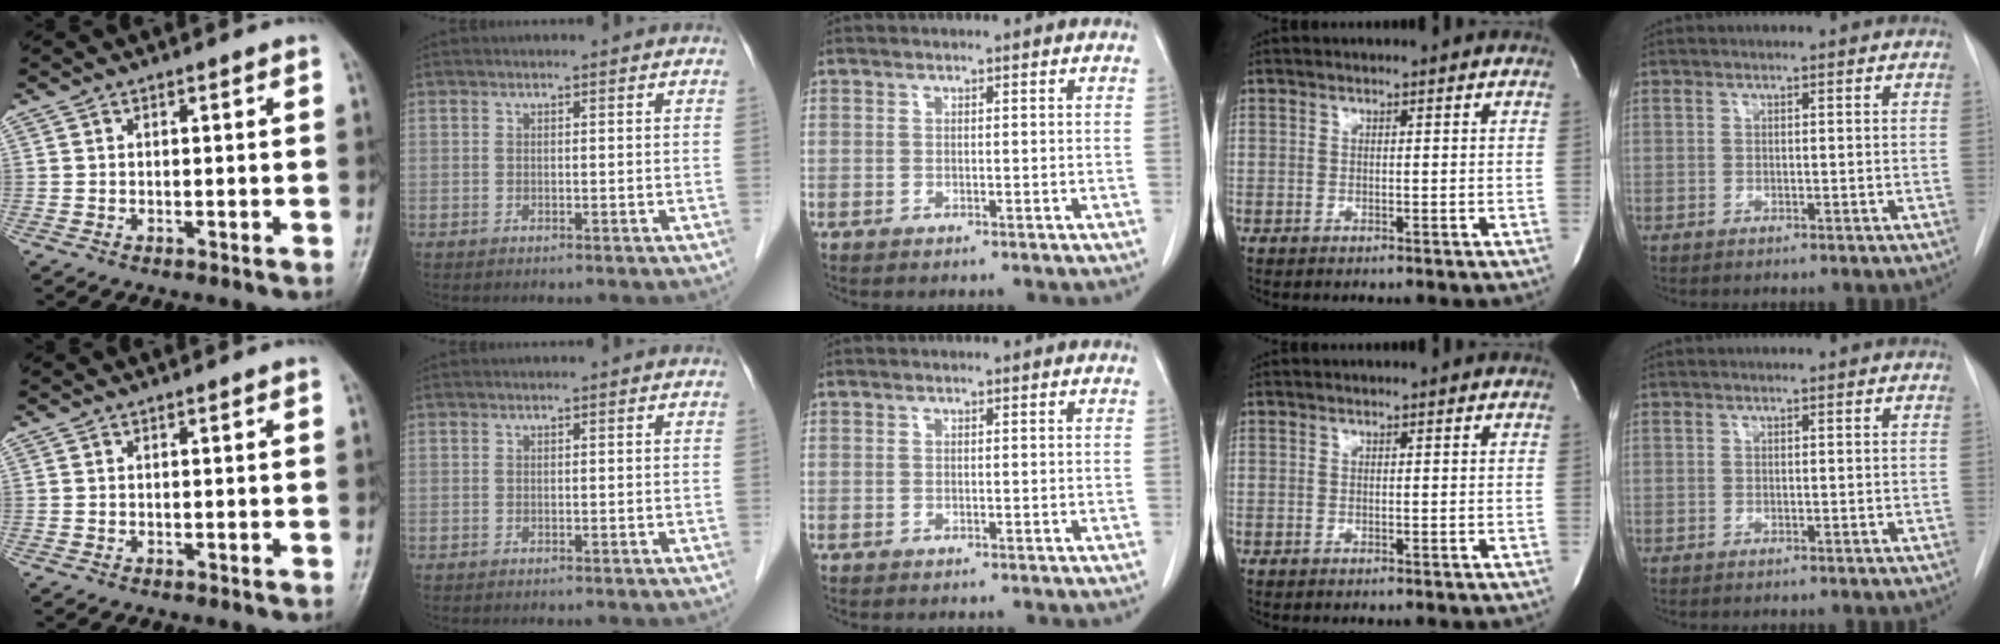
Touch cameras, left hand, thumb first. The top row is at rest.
{}